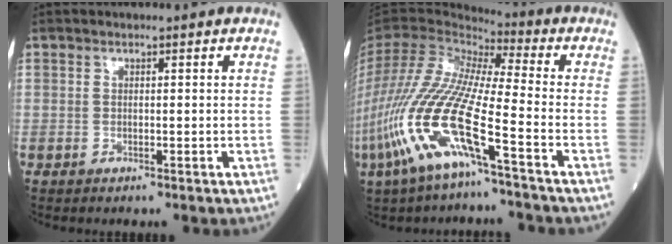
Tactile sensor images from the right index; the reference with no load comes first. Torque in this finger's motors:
{"motor_torque": [1.35, -0.79, 1.05, 0.21]}